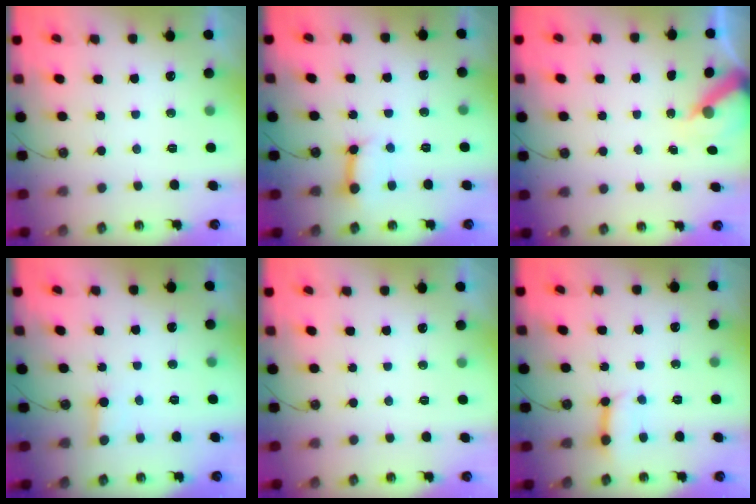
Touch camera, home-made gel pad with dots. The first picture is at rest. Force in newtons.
{"total": 8.2, "press": 8.1, "slide": 0.9}
{"total": 6.1, "press": 6.1, "slide": 0.6}
{"total": 2.1, "press": 2.1, "slide": 0.1}
{"total": 0.0}
{"total": 5.0, "press": 4.9, "slide": 0.6}